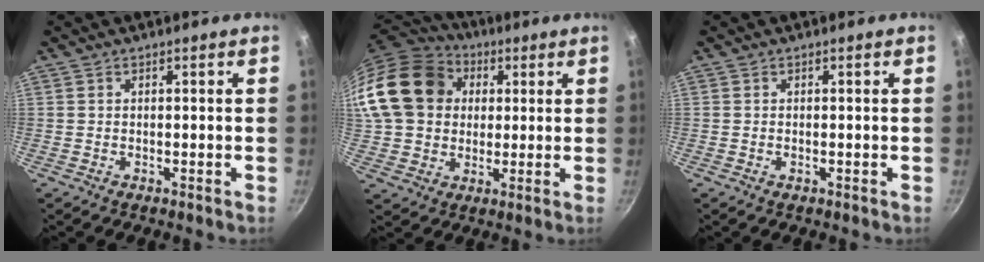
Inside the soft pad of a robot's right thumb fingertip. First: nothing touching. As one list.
[{"total": 19.0, "force": [4.2, 15.4, 10.2], "torque": [-0.169, 0.024, 0.072]}, {"total": 0.5, "force": [-0.2, 0.3, 0.4], "torque": [-0.007, 0.002, -0.003]}]